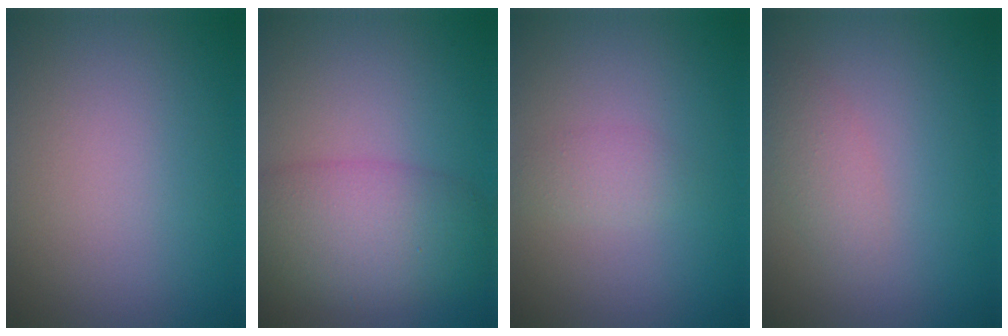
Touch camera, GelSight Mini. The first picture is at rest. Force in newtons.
{"total": 6.5, "press": 6.4, "slide": 0.2}
{"total": 1.3, "press": 1.3, "slide": 0.0}
{"total": 1.8, "press": 1.8, "slide": 0.1}